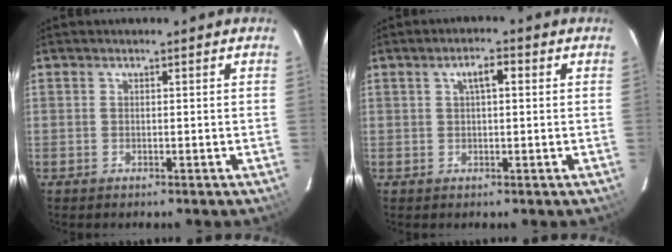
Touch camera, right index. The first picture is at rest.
{"total": 3.1, "force": [1.1, 0.7, 2.8], "torque": [-0.053, 0.010, 0.019]}